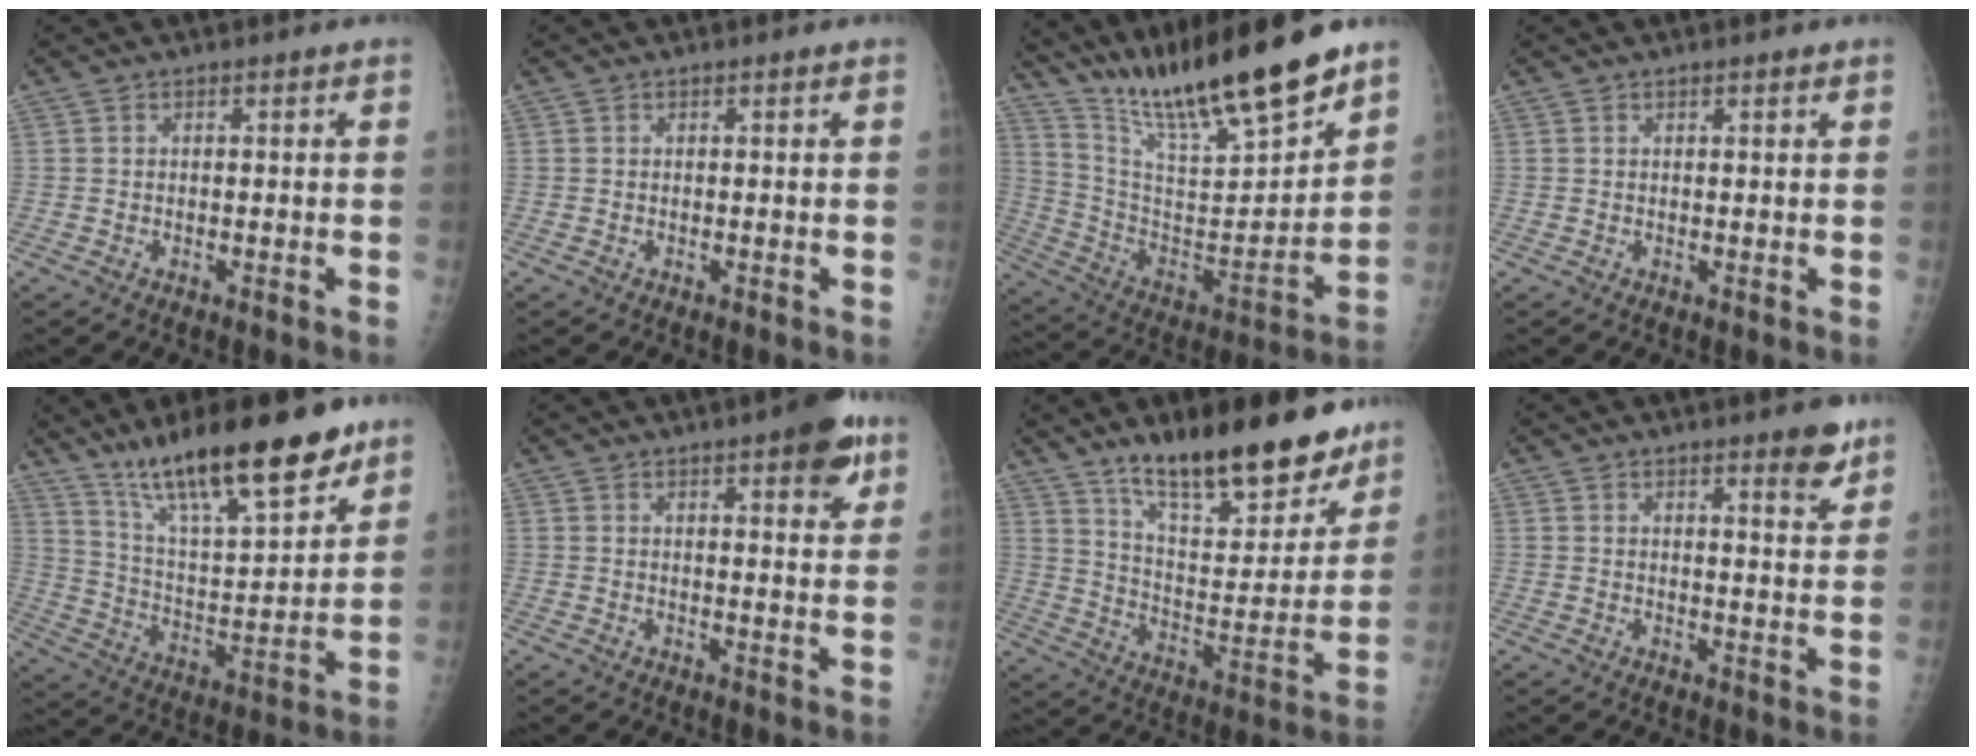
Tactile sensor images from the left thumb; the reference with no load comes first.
{"total": 0.0}
{"total": 23.6, "force": [18.9, 3.8, 13.6], "torque": [-0.206, -0.094, 0.333]}
{"total": 0.9, "force": [0.7, 0.2, 0.6], "torque": [-0.007, -0.002, 0.010]}
{"total": 22.6, "force": [16.0, 5.8, 15.0], "torque": [-0.220, -0.072, 0.273]}
{"total": 8.3, "force": [4.6, 2.4, 6.5], "torque": [-0.066, -0.017, 0.053]}
{"total": 23.9, "force": [17.9, 8.0, 13.6], "torque": [-0.152, -0.105, 0.270]}
{"total": 5.3, "force": [3.7, 1.1, 3.7], "torque": [-0.038, -0.024, 0.045]}